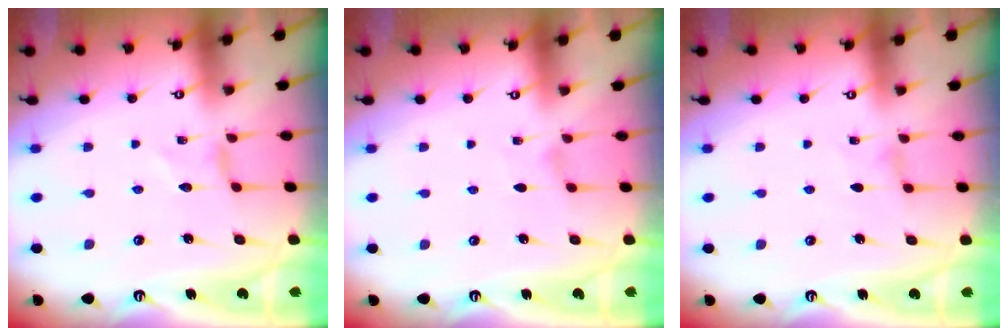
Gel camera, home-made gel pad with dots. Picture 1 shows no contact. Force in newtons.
{"total": 0.7, "press": 0.7, "slide": 0.2}
{"total": 0.9, "press": 0.8, "slide": 0.3}